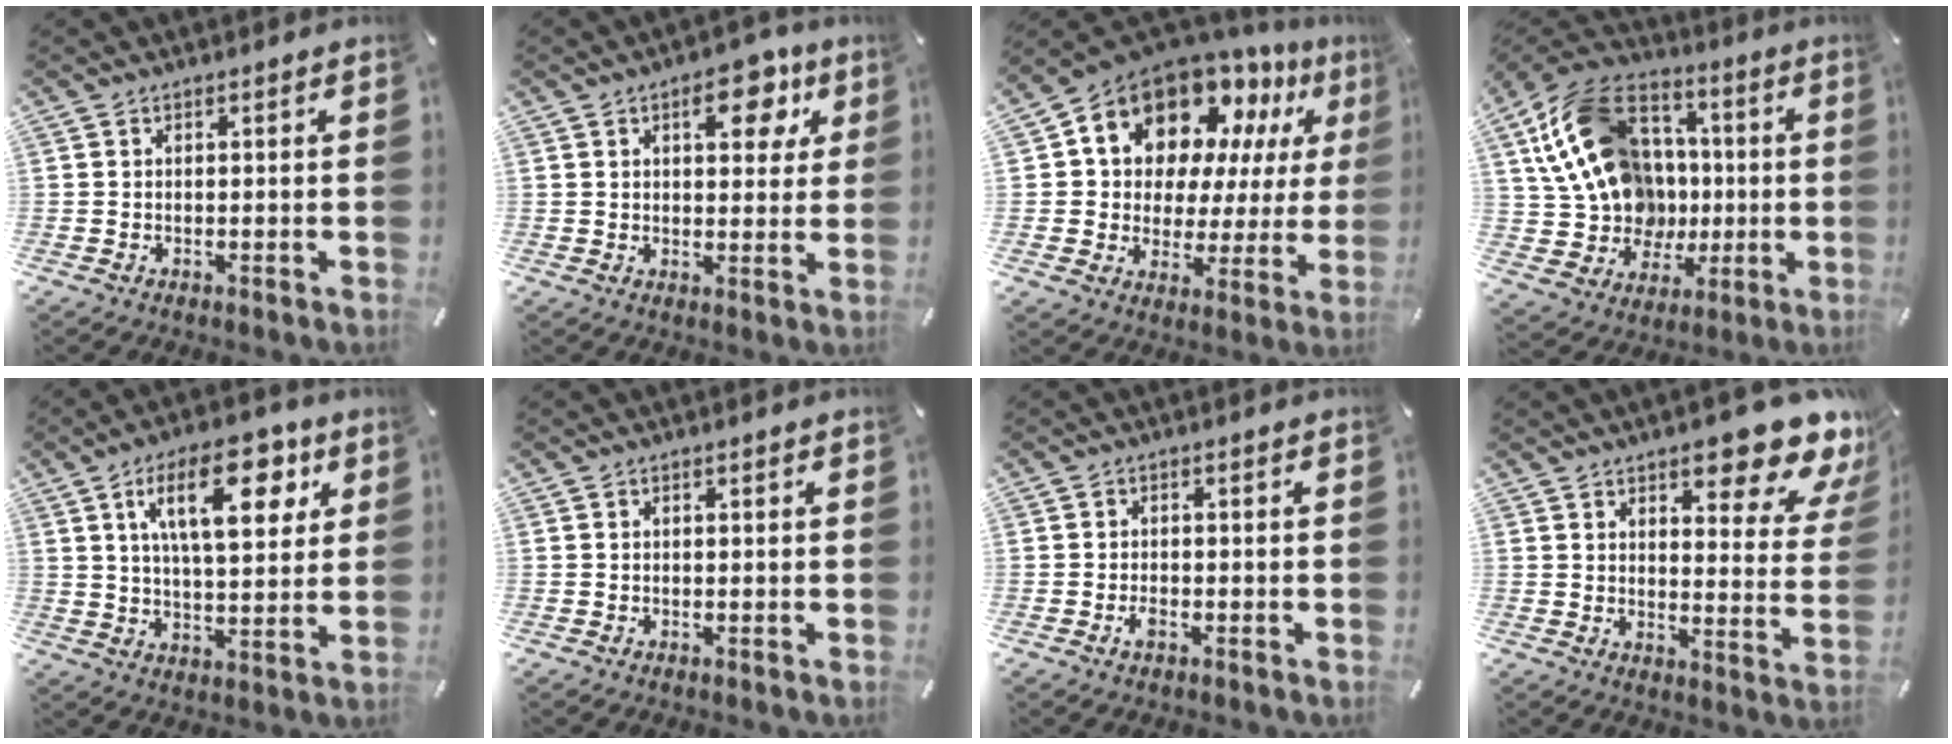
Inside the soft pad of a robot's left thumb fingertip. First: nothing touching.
{"total": 10.1, "force": [4.5, 5.7, 7.0], "torque": [-0.077, -0.013, 0.068]}
{"total": 15.1, "force": [11.0, 9.2, 4.9], "torque": [-0.099, -0.087, 0.199]}
{"total": 21.7, "force": [3.2, 18.2, 11.4], "torque": [-0.227, -0.011, 0.077]}
{"total": 17.7, "force": [7.6, 8.2, 13.8], "torque": [-0.213, -0.006, 0.121]}
{"total": 0.0}
{"total": 1.9, "force": [-1.1, 0.9, 1.3], "torque": [-0.031, 0.001, -0.022]}
{"total": 13.7, "force": [10.2, 4.1, 8.1], "torque": [-0.096, -0.079, 0.169]}